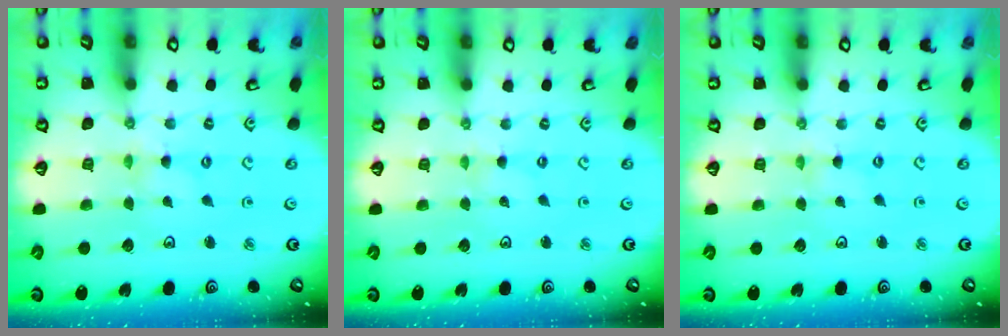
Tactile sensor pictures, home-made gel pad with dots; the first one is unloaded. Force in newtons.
{"total": 0.0}
{"total": 0.0}